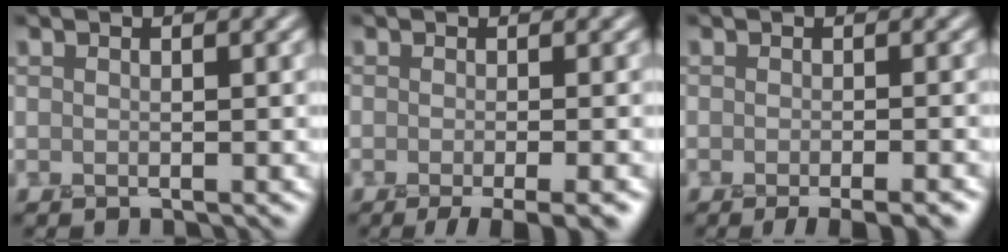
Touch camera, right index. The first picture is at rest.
{"total": 3.9, "force": [-2.2, 0.9, 3.1], "torque": [-0.040, -0.007, -0.035]}
{"total": 3.7, "force": [-2.4, 1.0, 2.7], "torque": [-0.021, -0.006, -0.029]}